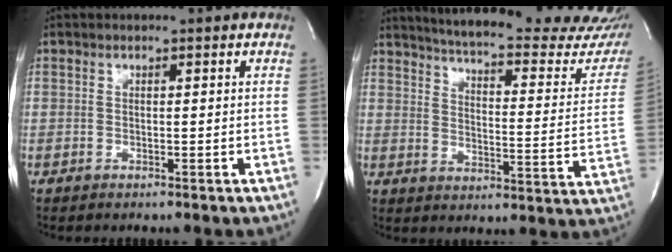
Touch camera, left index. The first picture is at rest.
{"total": 29.8, "force": [26.9, 4.2, 12.1], "torque": [-0.189, -0.106, 0.318]}